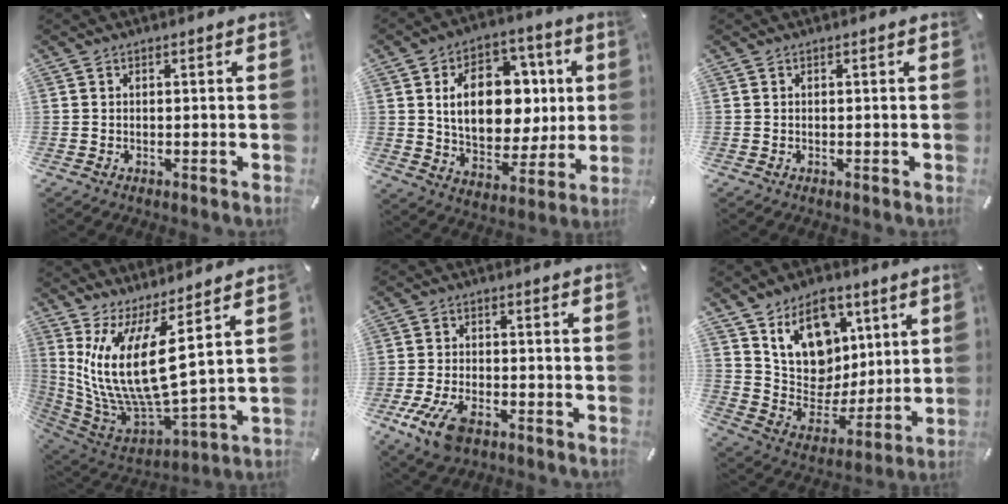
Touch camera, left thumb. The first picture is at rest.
{"total": 17.2, "force": [3.1, 12.5, 11.4], "torque": [-0.182, 0.000, 0.061]}
{"total": 0.0}
{"total": 16.3, "force": [5.4, 5.5, 14.4], "torque": [-0.333, -0.068, 0.091]}
{"total": 9.0, "force": [-4.9, 4.6, 6.0], "torque": [-0.142, 0.009, -0.093]}
{"total": 15.1, "force": [7.6, 11.6, 5.9], "torque": [-0.097, -0.049, 0.151]}